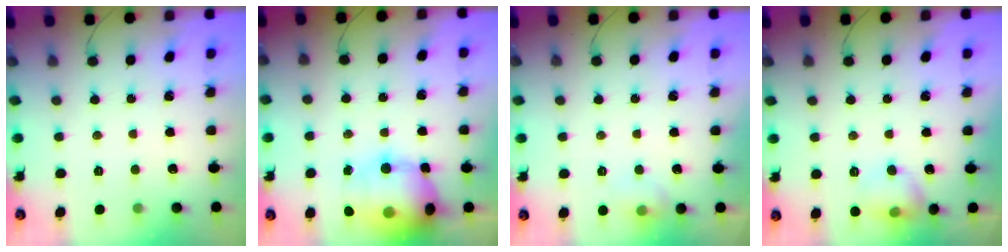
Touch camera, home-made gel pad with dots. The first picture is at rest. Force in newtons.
{"total": 18.8, "press": 18.5, "slide": 3.3}
{"total": 6.3, "press": 6.2, "slide": 1.1}
{"total": 9.0, "press": 8.9, "slide": 1.3}